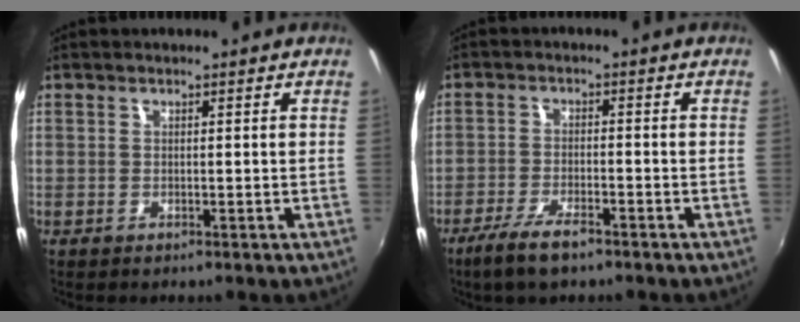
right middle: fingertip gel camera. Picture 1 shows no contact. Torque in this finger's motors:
{"motor_torque": [0.00, -2.14, 0.00, 0.02]}